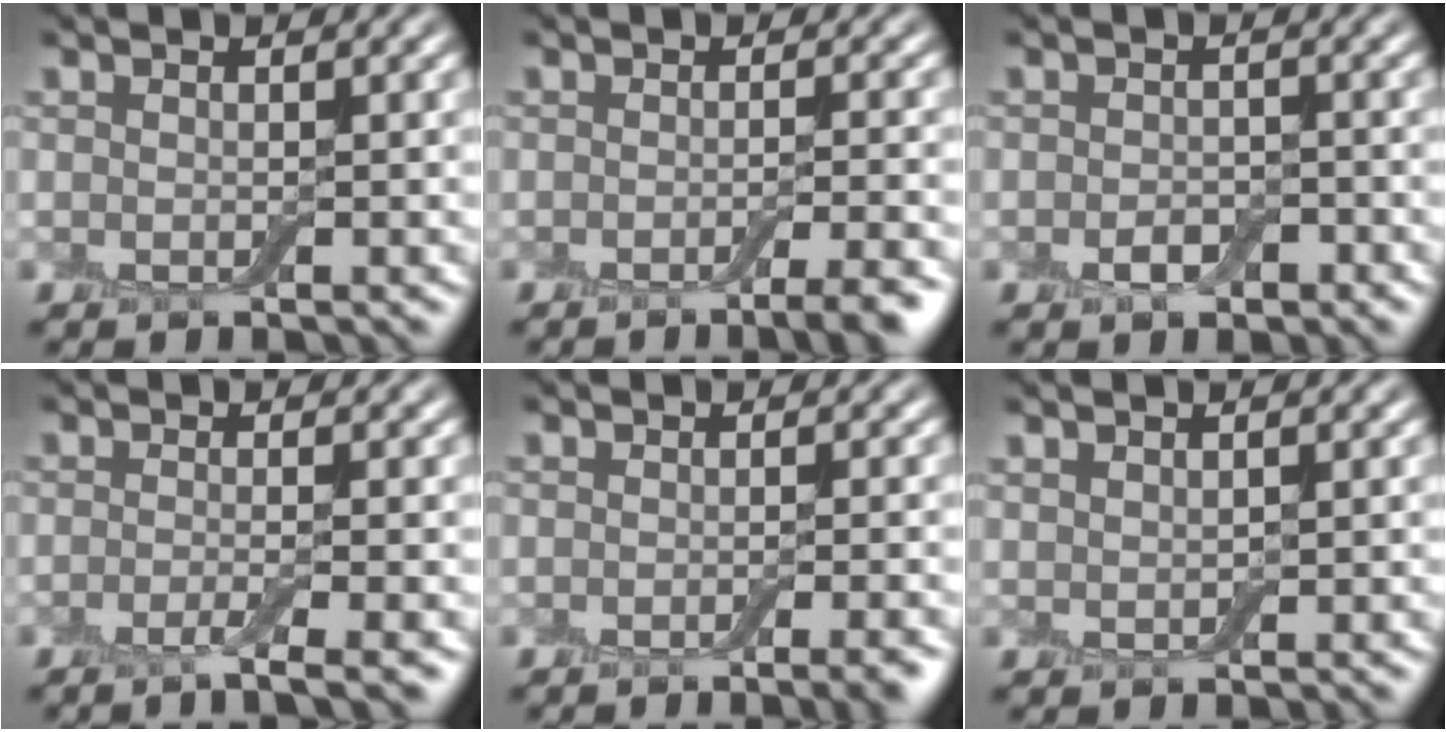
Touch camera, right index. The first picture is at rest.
{"total": 4.1, "force": [-2.6, 0.8, 3.0], "torque": [-0.032, 0.000, -0.040]}
{"total": 1.9, "force": [-0.8, 1.2, 1.2], "torque": [-0.020, 0.000, -0.017]}
{"total": 2.9, "force": [-1.4, 0.6, 2.5], "torque": [-0.030, -0.004, -0.035]}
{"total": 2.7, "force": [-1.7, 0.5, 2.0], "torque": [-0.016, 0.001, -0.024]}
{"total": 0.9, "force": [0.7, 0.3, 0.5], "torque": [-0.014, 0.002, 0.014]}